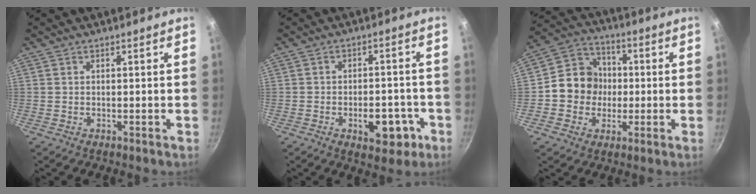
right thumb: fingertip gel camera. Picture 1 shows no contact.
{"total": 8.7, "force": [-3.3, 5.0, 6.3], "torque": [-0.054, 0.019, -0.037]}
{"total": 11.2, "force": [-0.7, 10.1, 4.7], "torque": [-0.042, 0.023, -0.031]}